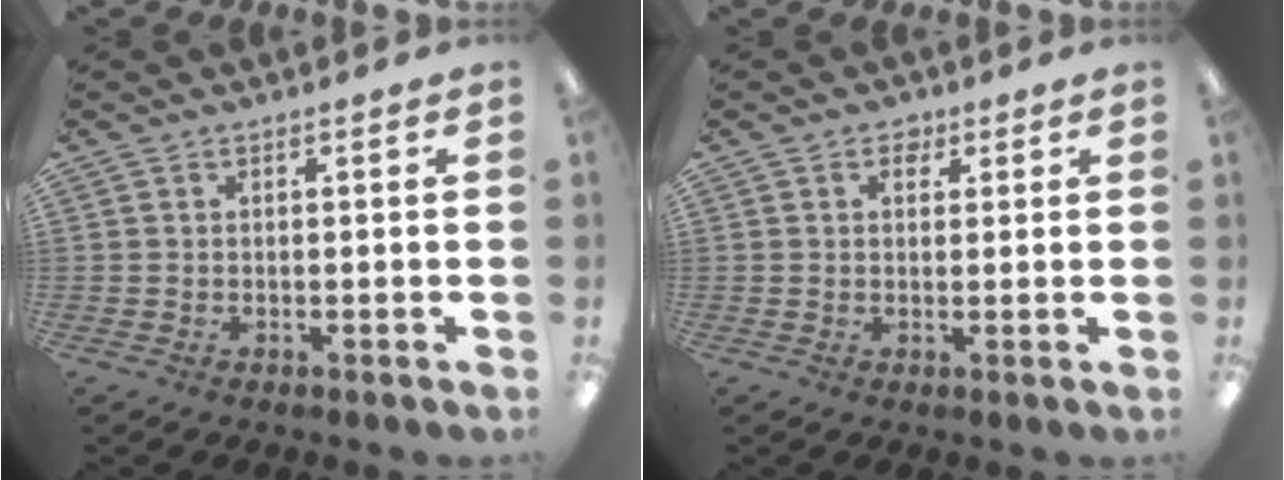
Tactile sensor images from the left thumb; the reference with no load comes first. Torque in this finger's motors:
{"motor_torque": [-0.10, -0.11, -0.16, -0.22, -0.03]}